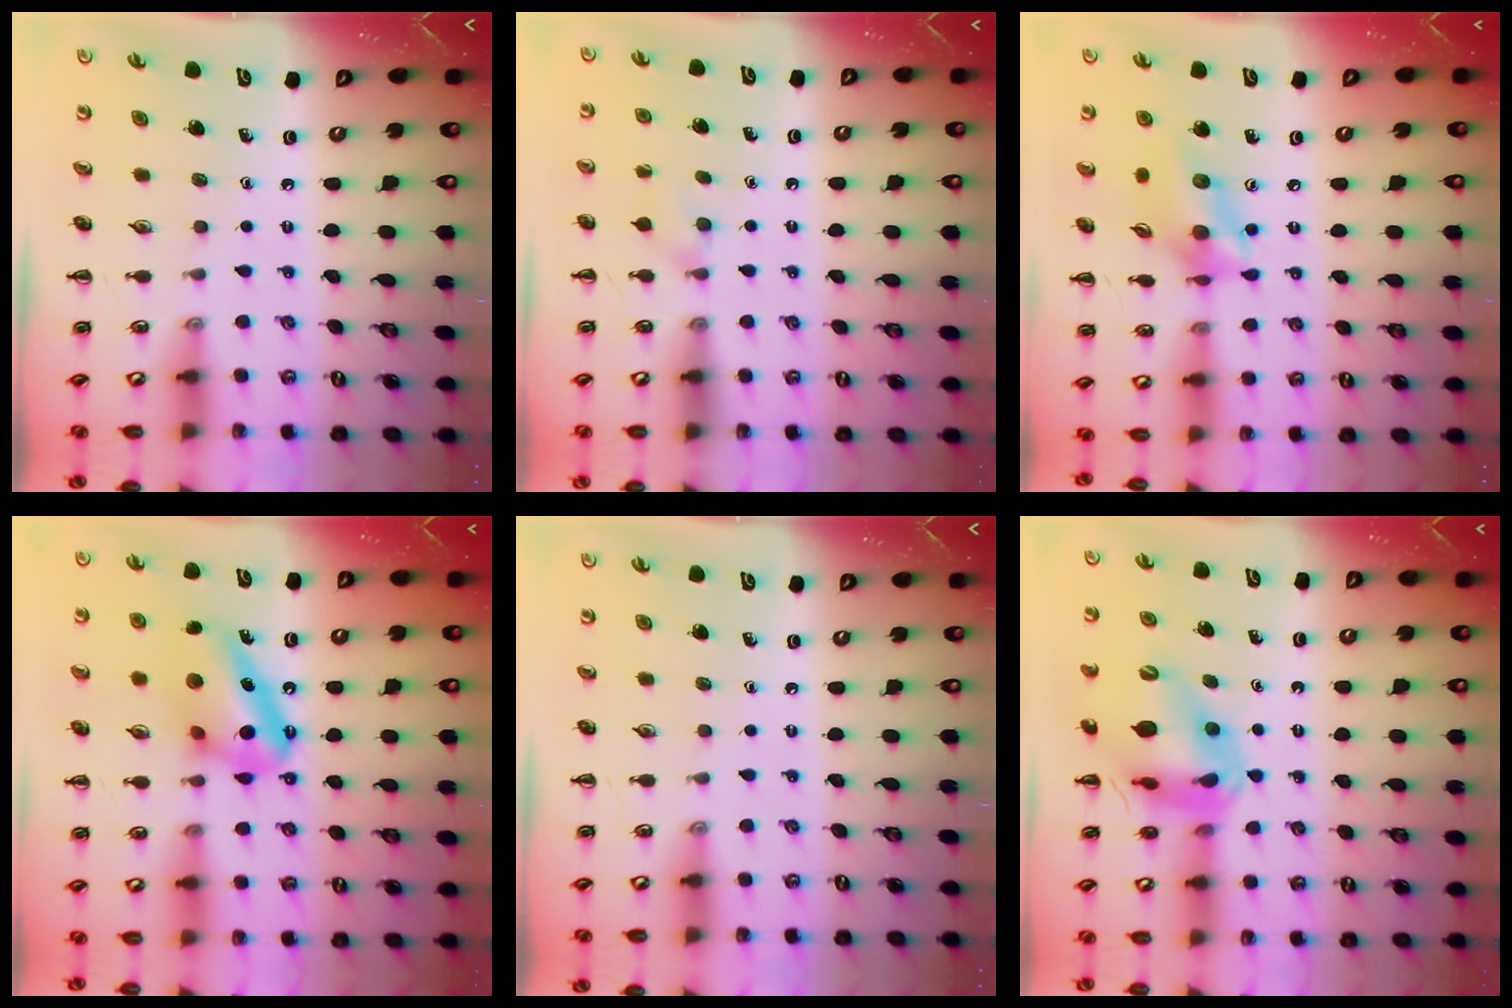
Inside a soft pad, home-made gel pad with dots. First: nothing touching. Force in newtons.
{"total": 5.4, "press": 5.1, "slide": 1.7}
{"total": 12.5, "press": 12.3, "slide": 2.6}
{"total": 14.1, "press": 14.1, "slide": 0.3}
{"total": 0.0}
{"total": 15.4, "press": 15.1, "slide": 3.0}